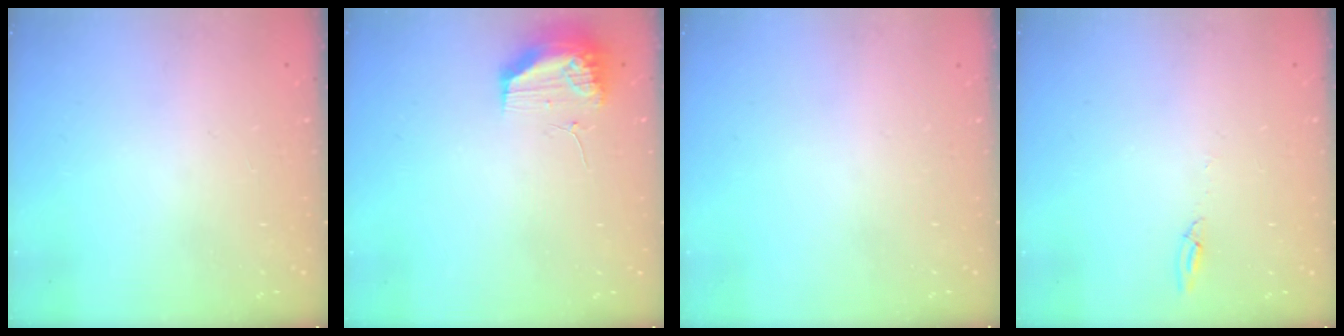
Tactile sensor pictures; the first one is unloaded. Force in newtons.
{"total": 13.5, "press": 11.5, "slide": 7.0}
{"total": 0.0}
{"total": 3.5, "press": 3.5, "slide": 0.4}